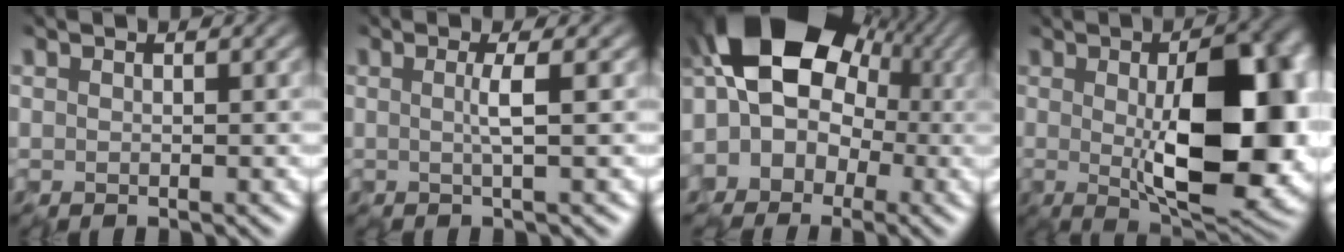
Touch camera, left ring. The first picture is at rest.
{"total": 1.7, "force": [-0.4, -0.4, 1.6], "torque": [-0.028, -0.003, -0.015]}
{"total": 14.0, "force": [1.7, 11.3, 8.1], "torque": [-0.131, 0.038, -0.010]}
{"total": 12.7, "force": [-0.6, 4.9, 11.7], "torque": [-0.153, -0.015, -0.004]}